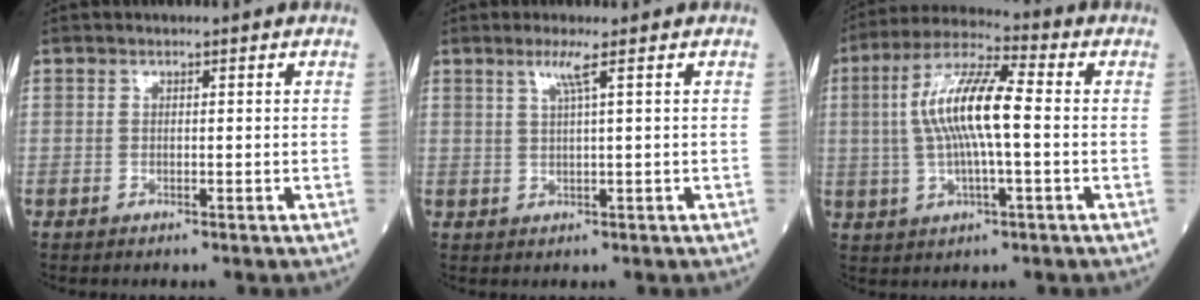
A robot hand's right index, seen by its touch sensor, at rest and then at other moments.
{"total": 2.5, "force": [1.2, -0.7, 2.1], "torque": [-0.046, -0.001, 0.026]}
{"total": 11.6, "force": [0.3, 2.1, 11.4], "torque": [-0.227, 0.017, 0.002]}